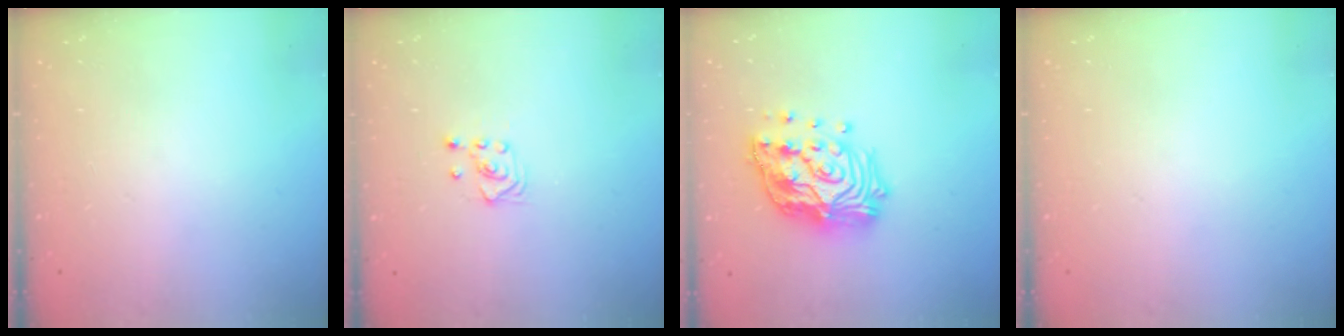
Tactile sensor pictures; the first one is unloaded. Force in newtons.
{"total": 3.0, "press": 2.6, "slide": 1.5}
{"total": 19.2, "press": 19.1, "slide": 1.9}
{"total": 0.0}